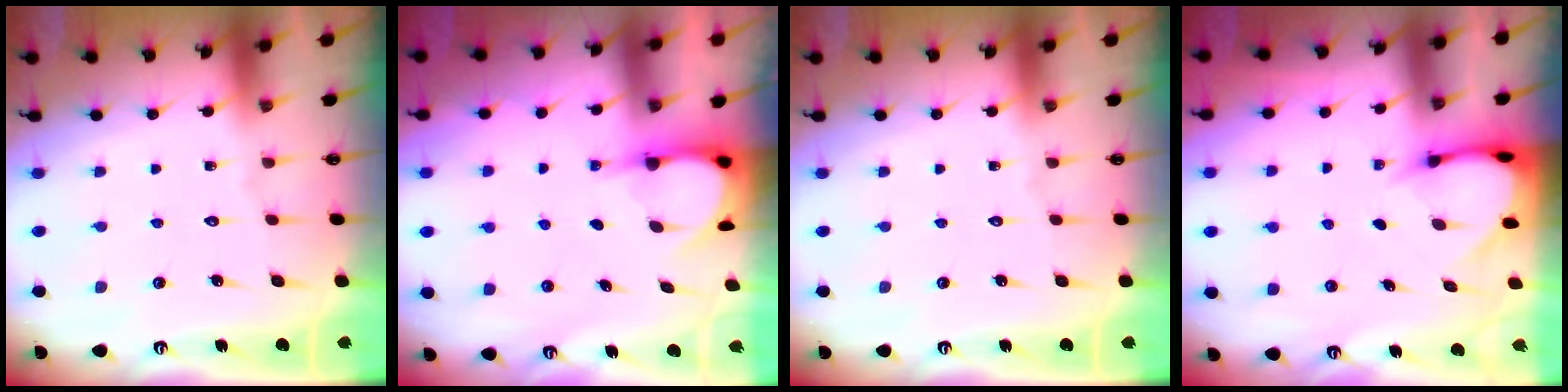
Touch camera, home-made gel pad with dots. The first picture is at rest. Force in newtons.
{"total": 3.7, "press": 3.7, "slide": 0.2}
{"total": 0.0}
{"total": 3.3, "press": 3.3, "slide": 0.2}